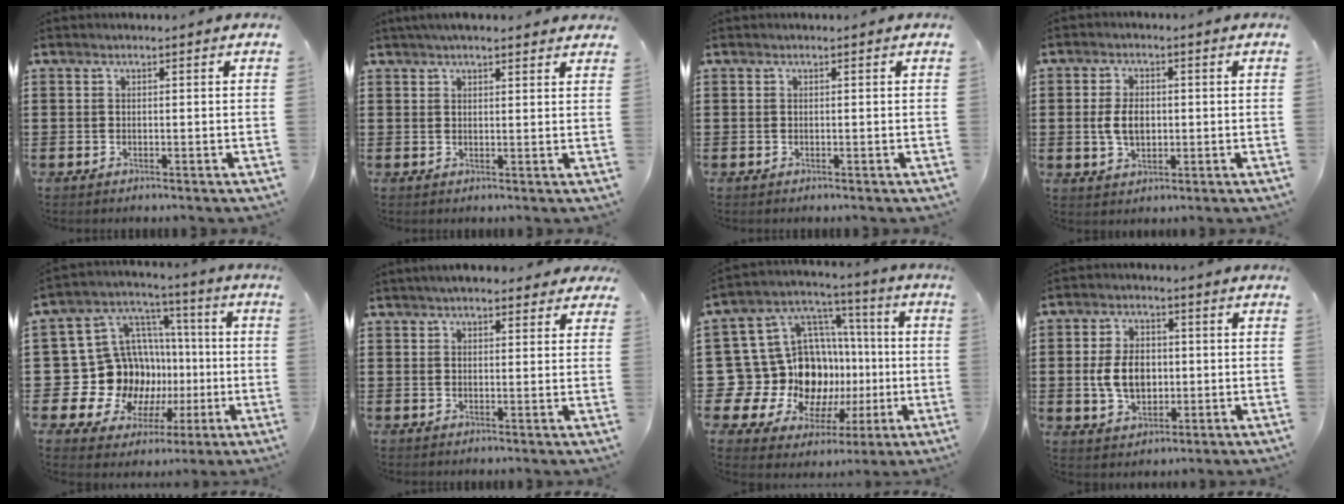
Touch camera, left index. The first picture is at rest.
{"total": 3.0, "force": [2.5, 0.6, 1.5], "torque": [-0.034, 0.004, 0.047]}
{"total": 0.0}
{"total": 5.0, "force": [-0.1, 3.2, 3.9], "torque": [-0.086, 0.001, -0.009]}
{"total": 16.4, "force": [-1.8, 15.2, 5.9], "torque": [-0.156, -0.029, 0.009]}
{"total": 3.6, "force": [3.1, 0.9, 1.5], "torque": [-0.038, 0.003, 0.057]}
{"total": 17.6, "force": [-1.6, 15.9, 7.6], "torque": [-0.181, -0.036, 0.012]}
{"total": 6.9, "force": [-0.2, 4.7, 5.1], "torque": [-0.108, 0.006, -0.011]}